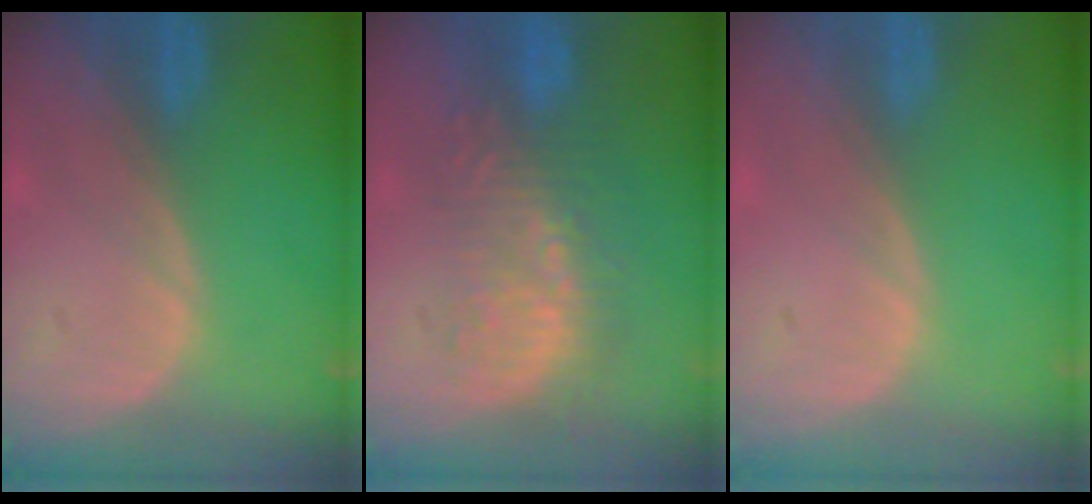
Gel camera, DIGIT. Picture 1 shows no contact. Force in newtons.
{"total": 8.8, "press": 8.6, "slide": 1.9}
{"total": 0.0}